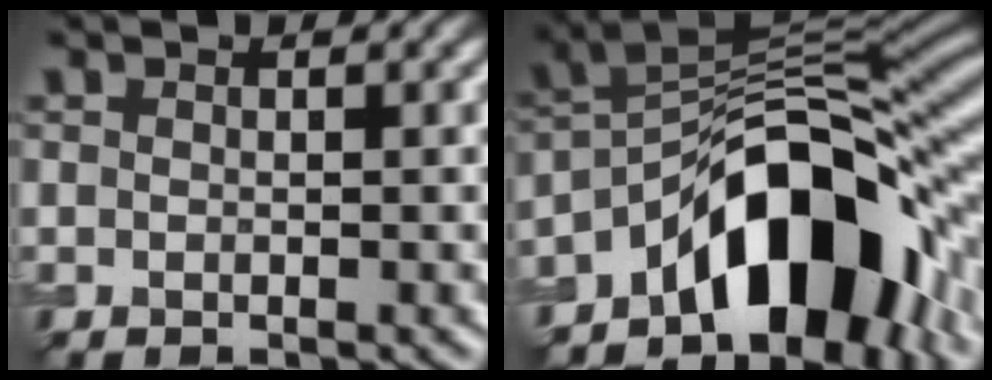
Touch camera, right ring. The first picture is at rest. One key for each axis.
{"total": 12.6, "fx": -6.5, "fy": 6.2, "fz": 9.0, "tx": -0.107, "ty": 0.024, "tz": -0.114}